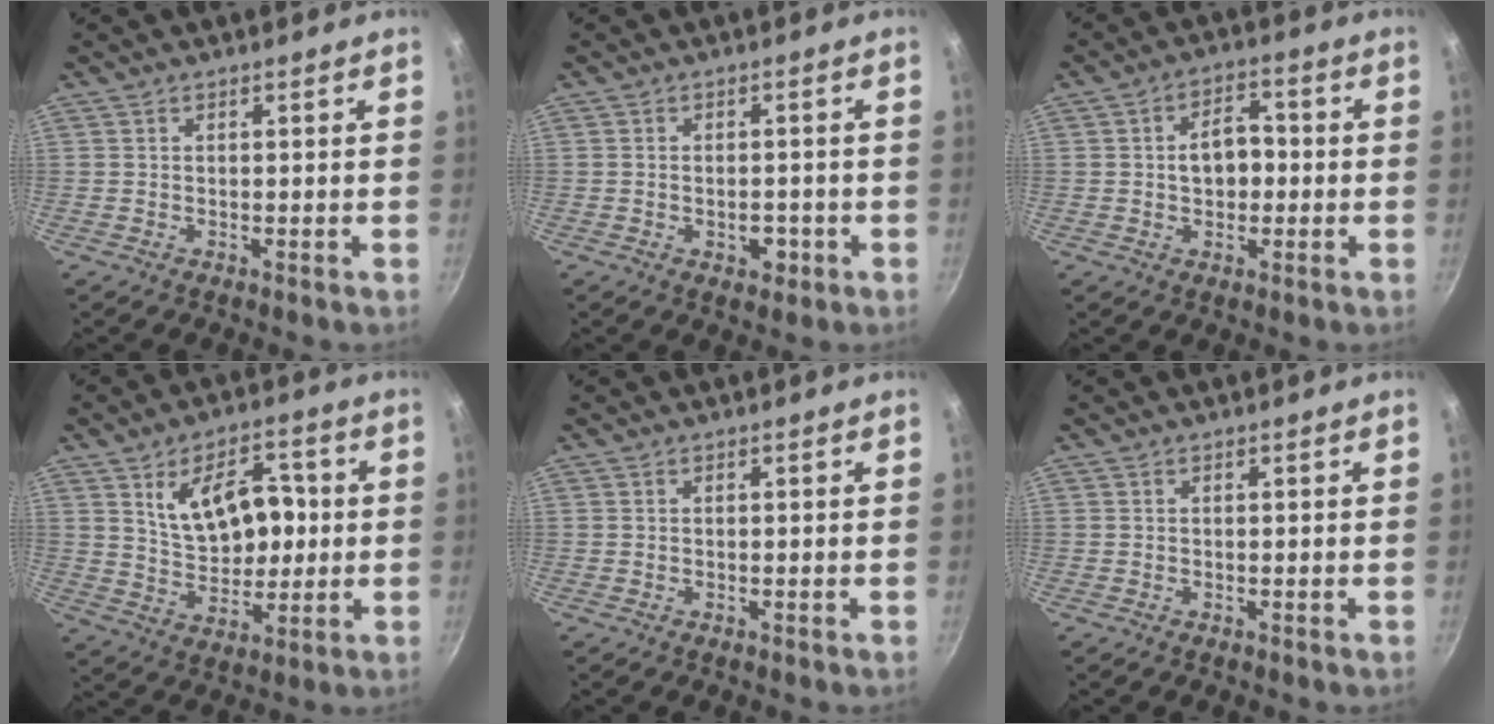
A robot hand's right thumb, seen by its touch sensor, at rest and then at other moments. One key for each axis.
{"total": 3.5, "fx": -1.3, "fy": 2.2, "fz": 2.3, "tx": -0.018, "ty": 0.008, "tz": -0.015}
{"total": 7.0, "fx": -0.2, "fy": 4.8, "fz": 5.0, "tx": -0.050, "ty": 0.016, "tz": -0.008}
{"total": 14.0, "fx": 2.7, "fy": 8.9, "fz": 10.5, "tx": -0.122, "ty": -0.009, "tz": 0.054}
{"total": 0.0}
{"total": 0.0}